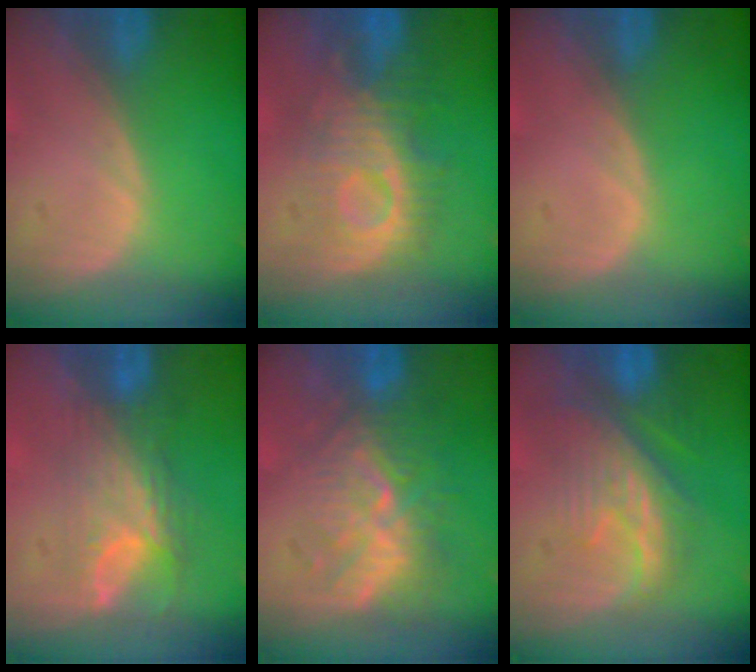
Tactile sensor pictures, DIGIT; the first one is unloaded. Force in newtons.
{"total": 8.9, "press": 8.9, "slide": 0.6}
{"total": 0.0}
{"total": 8.0, "press": 6.6, "slide": 4.5}
{"total": 9.6, "press": 8.6, "slide": 4.1}
{"total": 9.0, "press": 8.5, "slide": 3.0}